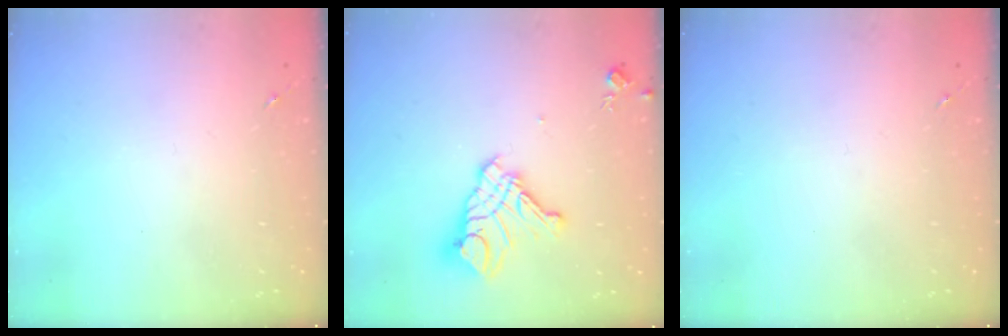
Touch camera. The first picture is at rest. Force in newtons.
{"total": 14.3, "press": 14.2, "slide": 1.6}
{"total": 0.0}